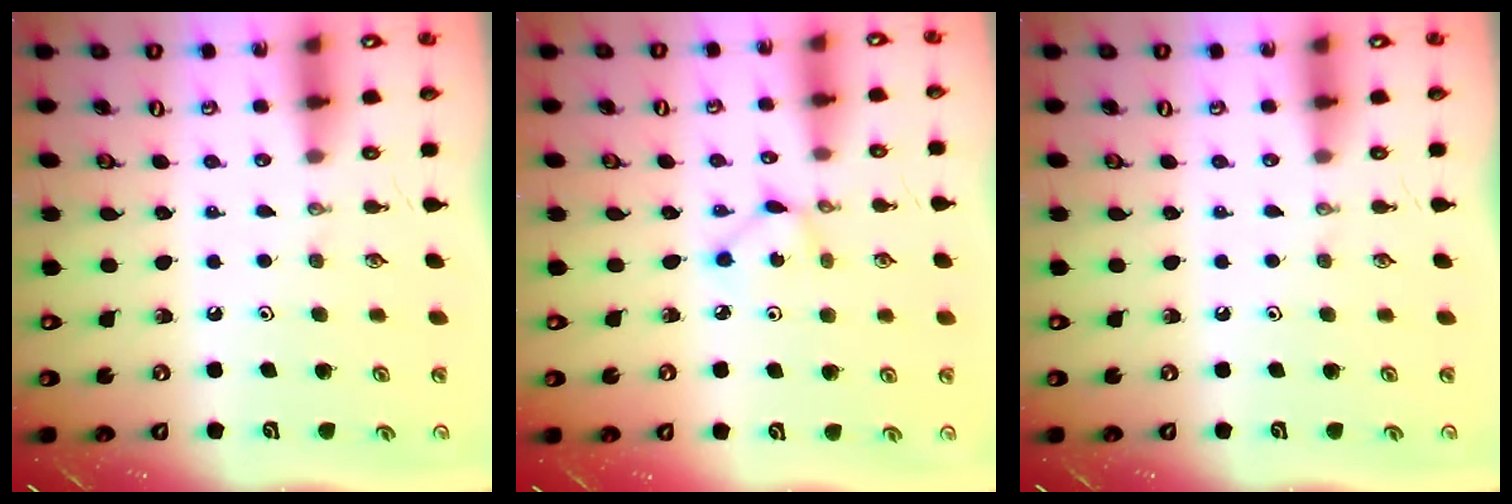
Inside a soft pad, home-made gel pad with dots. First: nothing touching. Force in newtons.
{"total": 1.9, "press": 1.9, "slide": 0.2}
{"total": 0.0}